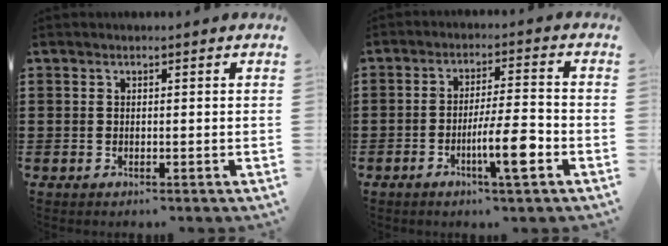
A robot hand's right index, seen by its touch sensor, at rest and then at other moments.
{"total": 8.1, "force": [-3.2, 1.3, 7.3], "torque": [-0.131, -0.003, -0.057]}